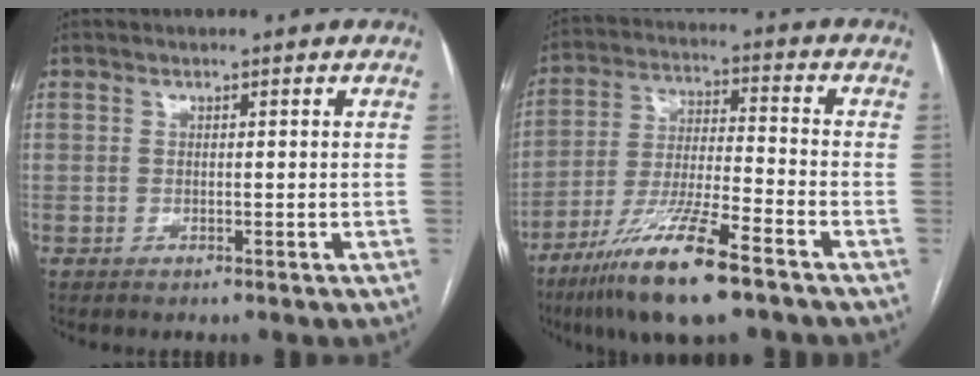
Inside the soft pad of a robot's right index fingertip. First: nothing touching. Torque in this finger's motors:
{"motor_torque": [0.69, -0.63, 0.79, 0.19]}